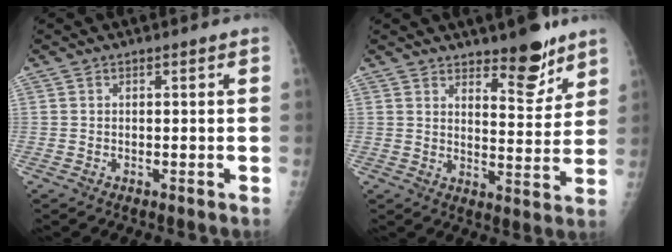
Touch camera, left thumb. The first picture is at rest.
{"total": 9.1, "force": [6.8, 3.2, 5.1], "torque": [-0.047, -0.055, 0.106]}